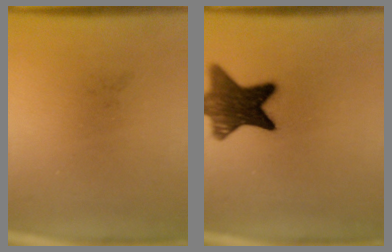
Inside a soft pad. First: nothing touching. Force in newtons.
{"total": 11.8}